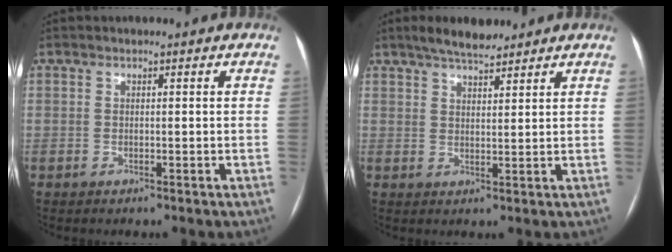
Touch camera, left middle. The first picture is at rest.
{"total": 5.6, "force": [4.7, 1.3, 2.7], "torque": [-0.050, 0.013, 0.080]}